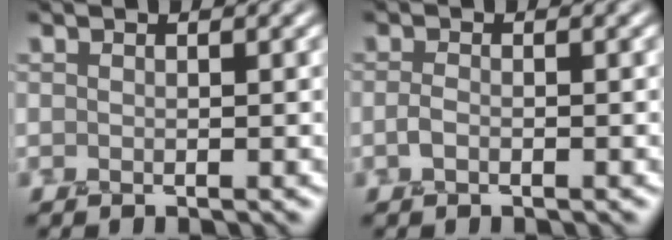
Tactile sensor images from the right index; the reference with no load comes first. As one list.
[{"total": 1.2, "force": [-0.4, 0.5, 1.0], "torque": [-0.023, -0.001, -0.011]}]